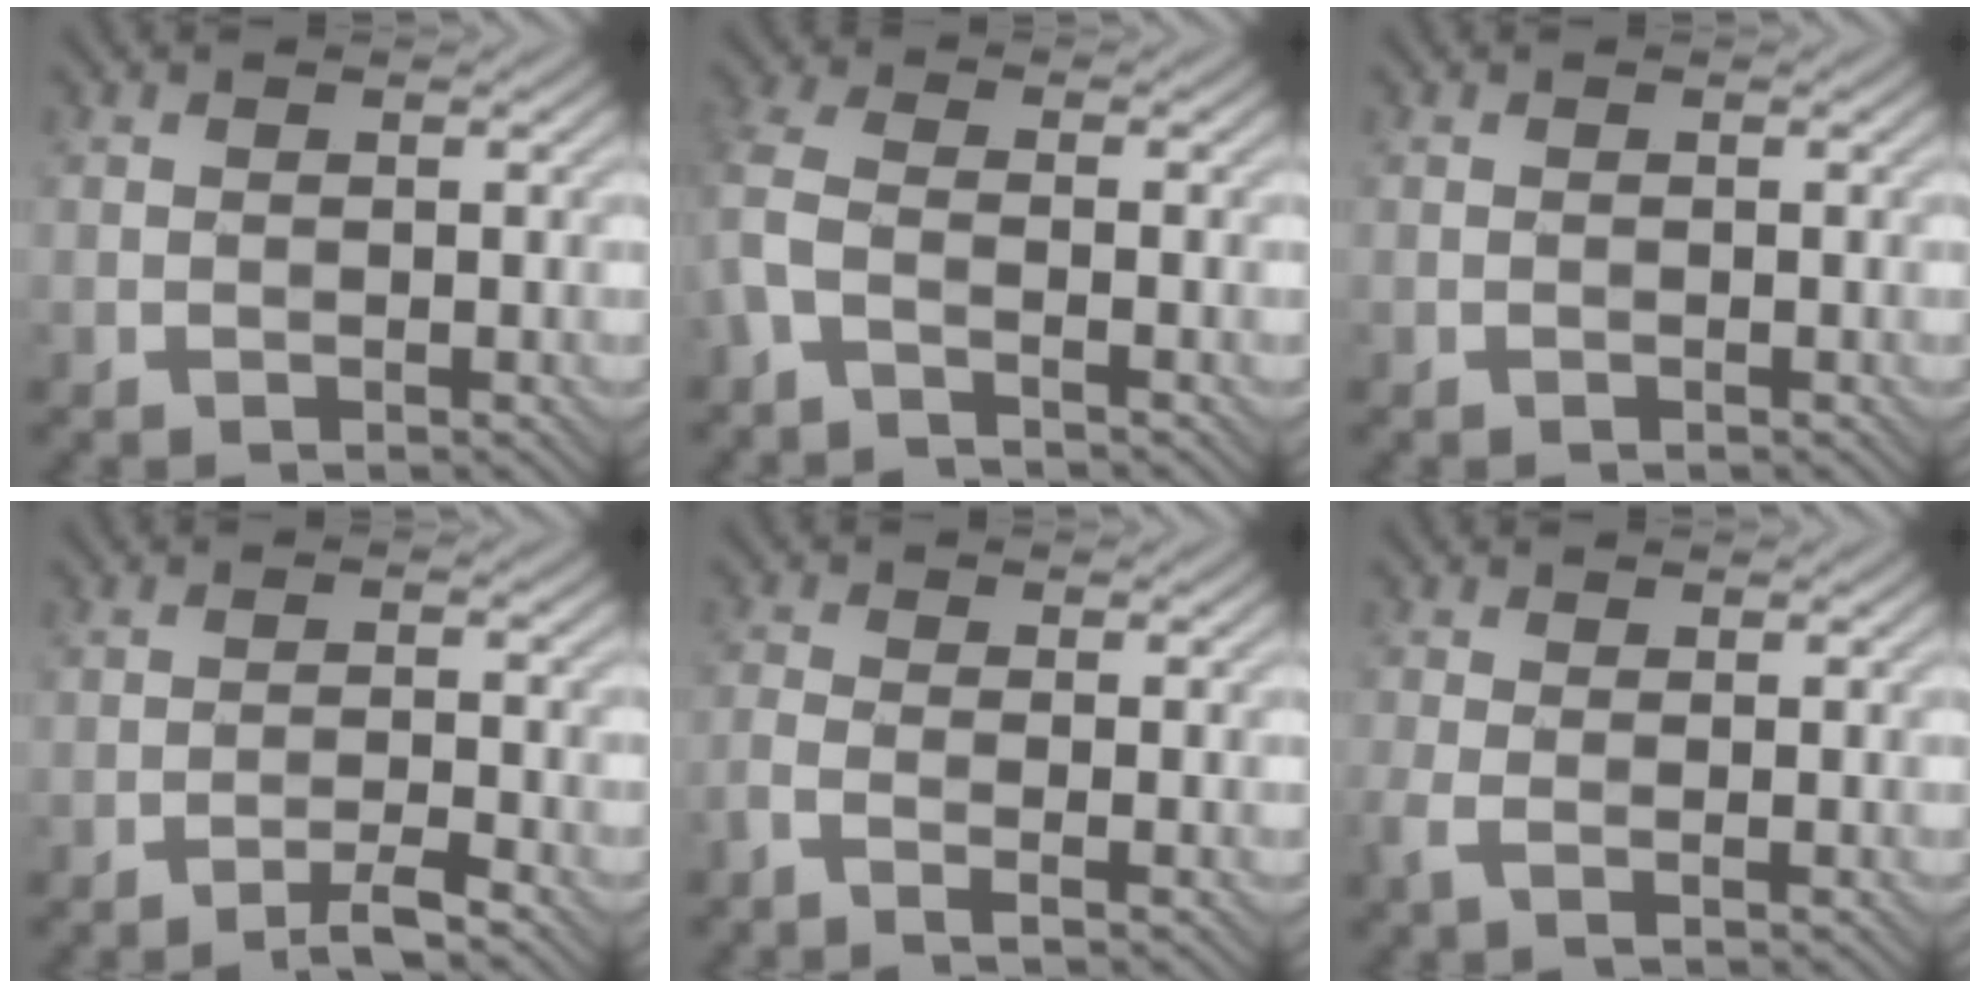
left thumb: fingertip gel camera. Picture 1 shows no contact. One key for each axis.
{"total": 3.5, "fx": -1.8, "fy": 1.1, "fz": 2.8, "tx": -0.075, "ty": -0.001, "tz": -0.053}
{"total": 0.0}
{"total": 3.2, "fx": -2.5, "fy": 0.1, "fz": 2.1, "tx": -0.034, "ty": 0.009, "tz": -0.050}
{"total": 2.7, "fx": -1.7, "fy": 0.4, "fz": 2.1, "tx": -0.050, "ty": -0.004, "tz": -0.047}
{"total": 1.9, "fx": -0.6, "fy": 0.4, "fz": 1.8, "tx": -0.051, "ty": -0.003, "tz": -0.020}